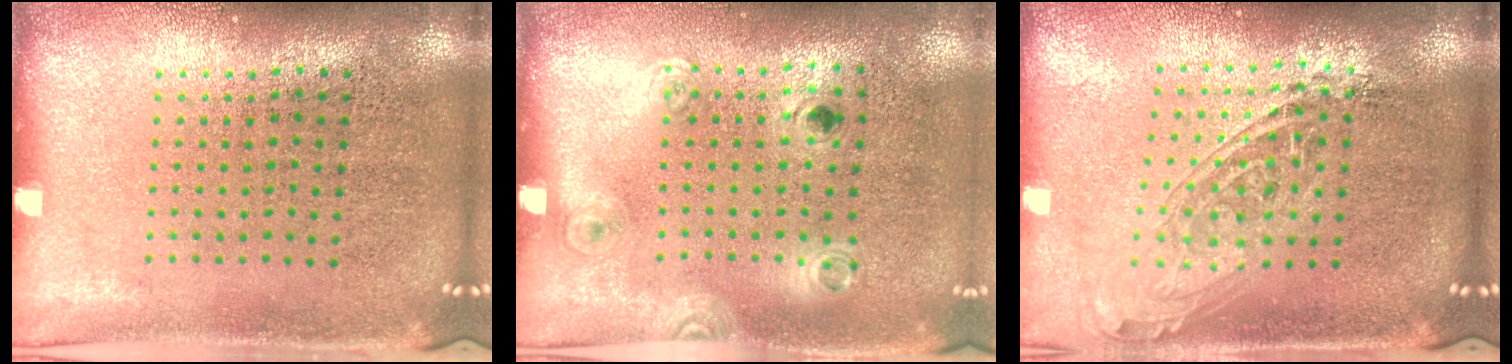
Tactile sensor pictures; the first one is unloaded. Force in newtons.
{"total": 1.2, "press": 0.8, "slide": 0.8}
{"total": 1.6, "press": 1.3, "slide": 0.9}